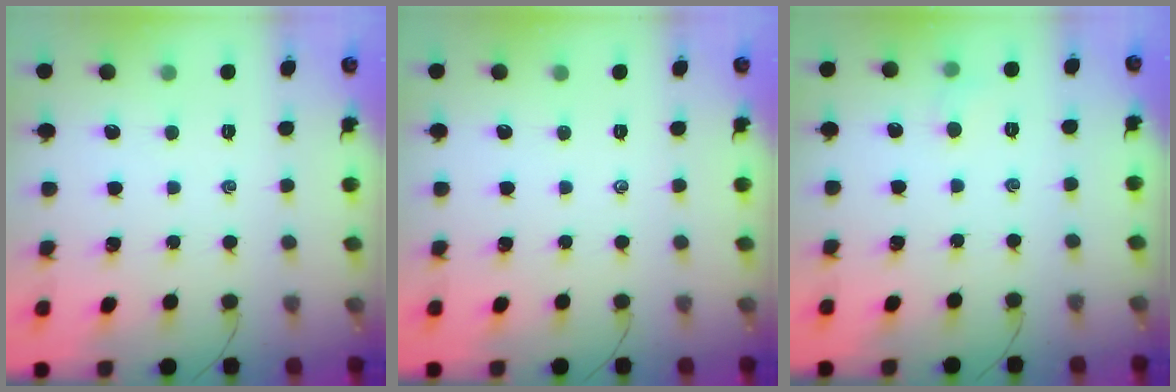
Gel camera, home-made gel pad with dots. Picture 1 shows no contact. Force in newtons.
{"total": 0.0}
{"total": 3.8, "press": 3.6, "slide": 1.2}